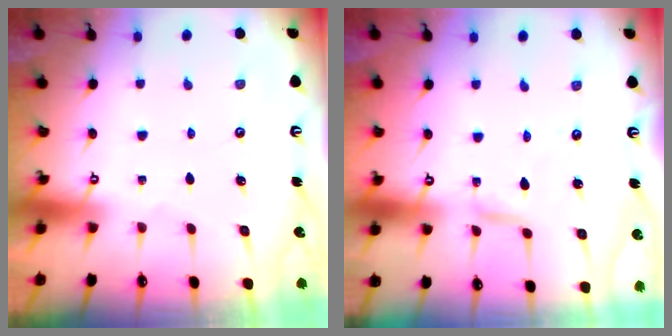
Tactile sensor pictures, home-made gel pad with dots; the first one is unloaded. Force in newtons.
{"total": 3.1, "press": 3.1, "slide": 0.3}